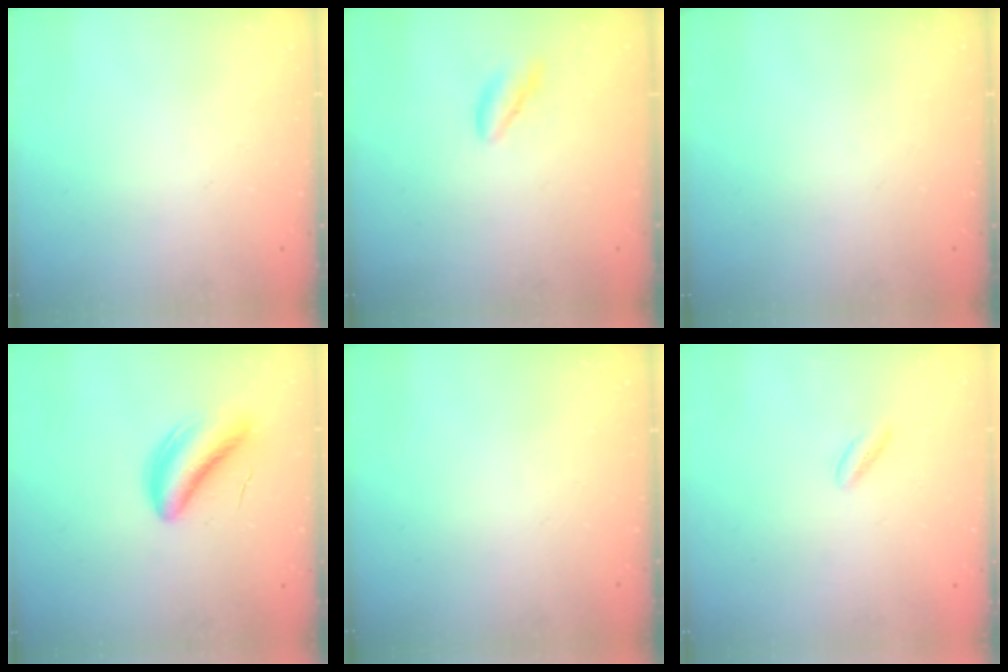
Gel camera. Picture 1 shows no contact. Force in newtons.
{"total": 0.0}
{"total": 0.0}
{"total": 6.4, "press": 6.1, "slide": 1.8}
{"total": 0.0}
{"total": 0.8, "press": 0.5, "slide": 0.6}